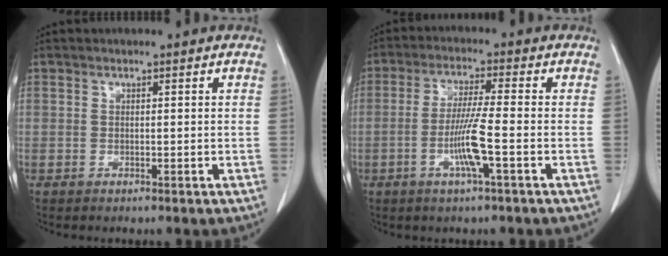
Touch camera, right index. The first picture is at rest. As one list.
[{"total": 6.8, "force": [-2.2, -0.4, 6.4], "torque": [-0.125, -0.005, -0.043]}]